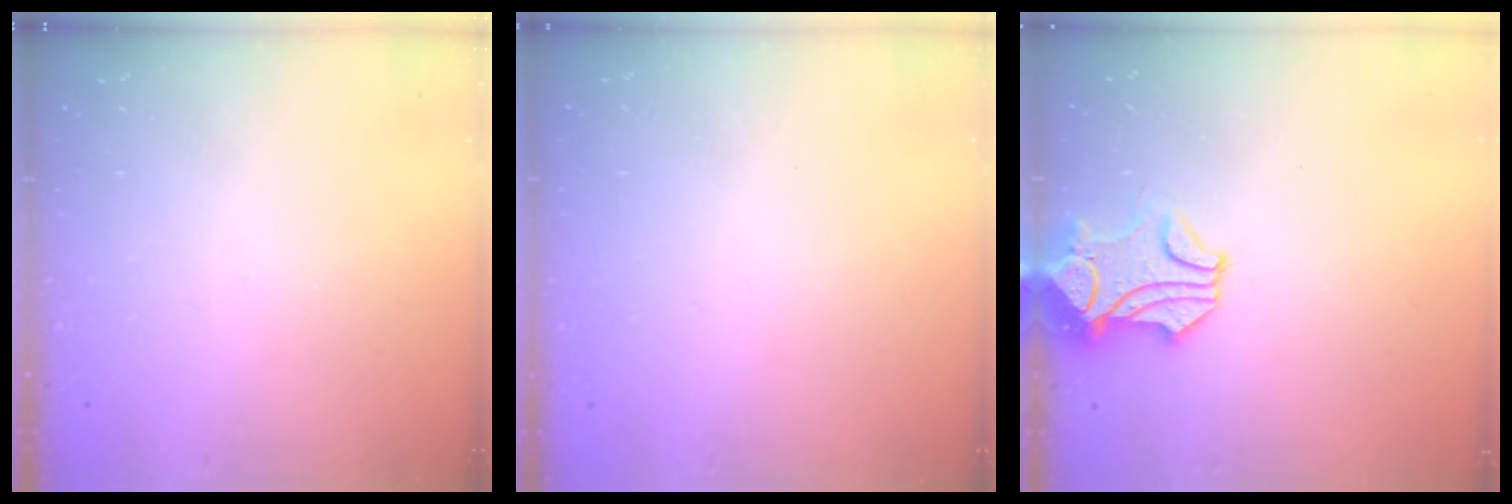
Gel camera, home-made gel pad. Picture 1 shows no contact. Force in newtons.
{"total": 8.1, "press": 8.1, "slide": 0.3}
{"total": 0.8, "press": 0.1, "slide": 0.8}